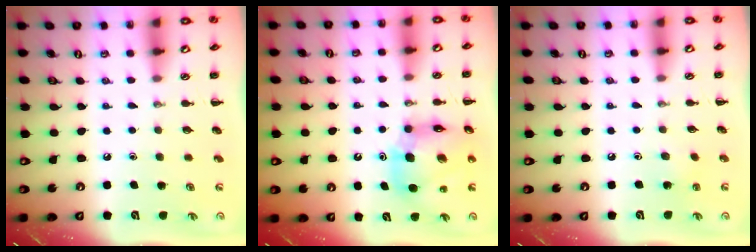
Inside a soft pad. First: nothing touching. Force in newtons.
{"total": 13.1, "press": 12.4, "slide": 4.2}
{"total": 3.3, "press": 3.1, "slide": 1.0}